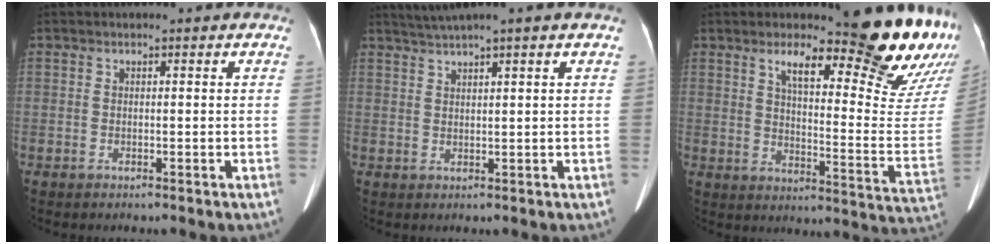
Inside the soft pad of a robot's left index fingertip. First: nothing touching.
{"total": 4.5, "force": [3.5, -1.0, 2.6], "torque": [-0.052, 0.022, 0.067]}
{"total": 22.8, "force": [17.6, 2.8, 14.1], "torque": [-0.181, -0.083, 0.217]}